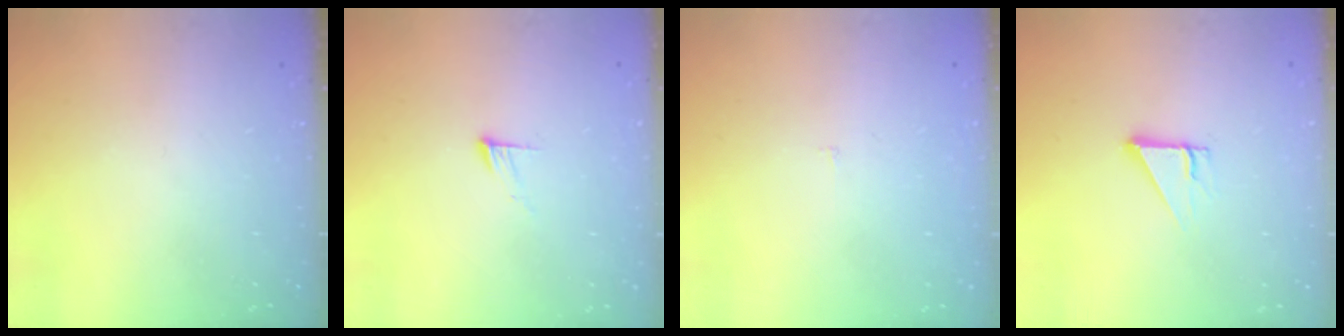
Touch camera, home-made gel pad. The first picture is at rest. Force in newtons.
{"total": 4.5, "press": 4.5, "slide": 0.4}
{"total": 1.8, "press": 1.8, "slide": 0.1}
{"total": 2.7, "press": 2.7, "slide": 0.1}